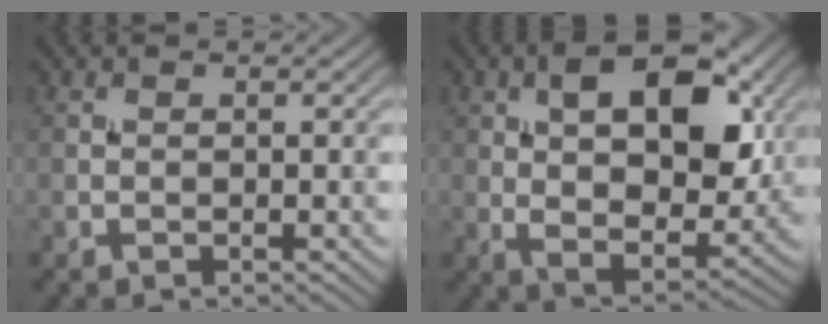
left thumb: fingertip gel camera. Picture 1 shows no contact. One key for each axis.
{"total": 13.9, "fx": 3.7, "fy": 7.6, "fz": 11.1, "tx": -0.169, "ty": -0.002, "tz": 0.062}